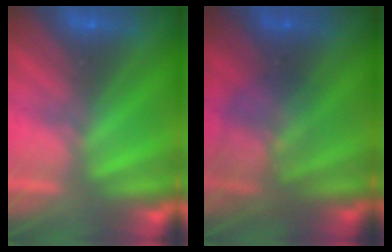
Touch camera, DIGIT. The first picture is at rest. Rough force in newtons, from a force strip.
{"total": 2.3}